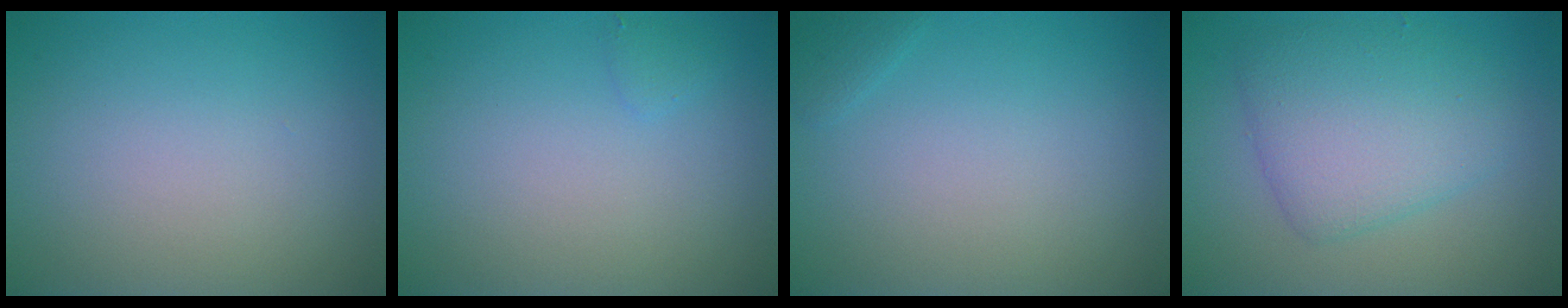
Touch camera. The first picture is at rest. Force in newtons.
{"total": 0.6, "press": 0.6, "slide": 0.0}
{"total": 0.7, "press": 0.7, "slide": 0.1}
{"total": 5.3, "press": 5.3, "slide": 0.1}